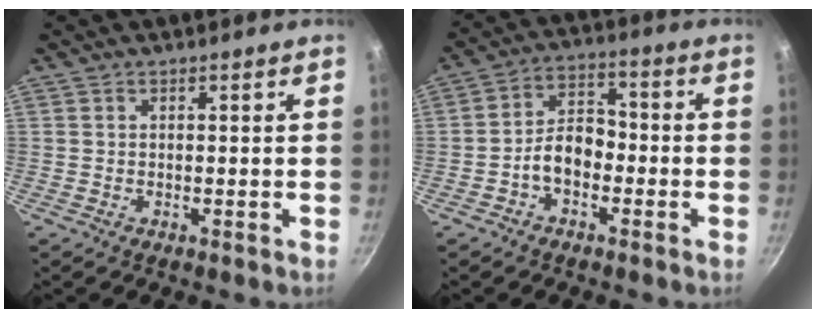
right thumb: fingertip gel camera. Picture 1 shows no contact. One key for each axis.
{"total": 7.3, "fx": -2.6, "fy": 4.8, "fz": 4.9, "tx": -0.056, "ty": 0.038, "tz": -0.053}